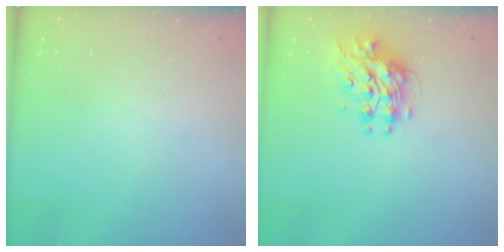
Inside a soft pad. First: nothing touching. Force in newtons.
{"total": 9.0, "press": 9.0, "slide": 0.8}